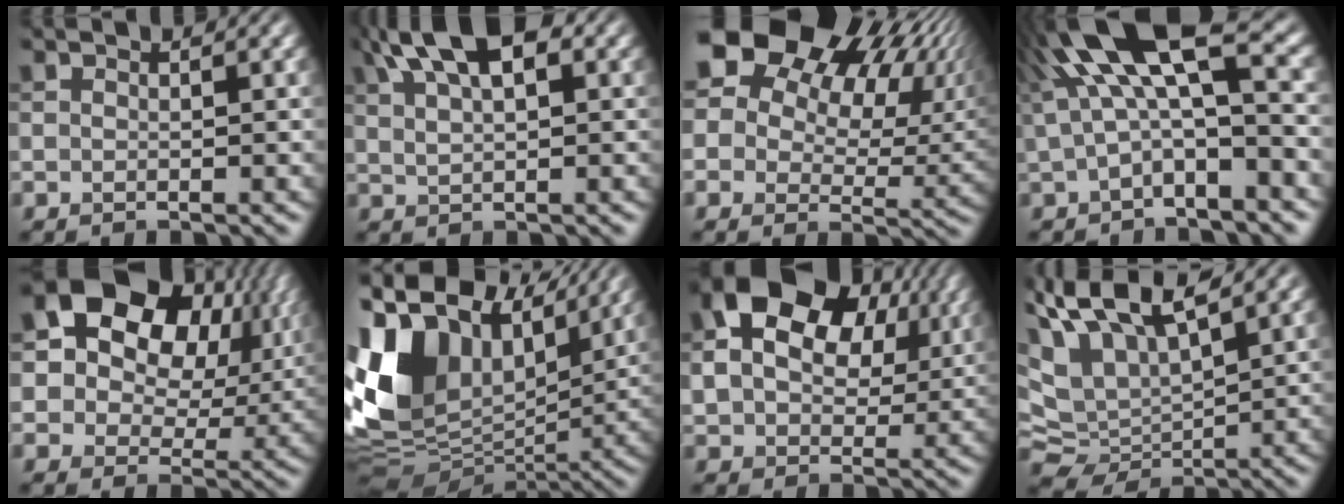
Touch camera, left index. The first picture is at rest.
{"total": 7.9, "force": [4.1, 3.3, 5.9], "torque": [-0.106, 0.022, 0.066]}
{"total": 20.1, "force": [9.3, 13.2, 12.1], "torque": [-0.219, 0.046, 0.162]}
{"total": 10.9, "force": [2.8, 3.7, 9.8], "torque": [-0.177, 0.018, 0.038]}
{"total": 18.4, "force": [7.2, 13.4, 10.3], "torque": [-0.196, 0.052, 0.122]}
{"total": 15.0, "force": [5.8, 9.8, 9.7], "torque": [-0.219, 0.031, 0.095]}
{"total": 15.1, "force": [6.3, 9.6, 9.9], "torque": [-0.170, 0.025, 0.100]}
{"total": 10.9, "force": [5.4, 4.7, 8.1], "torque": [-0.174, 0.008, 0.110]}